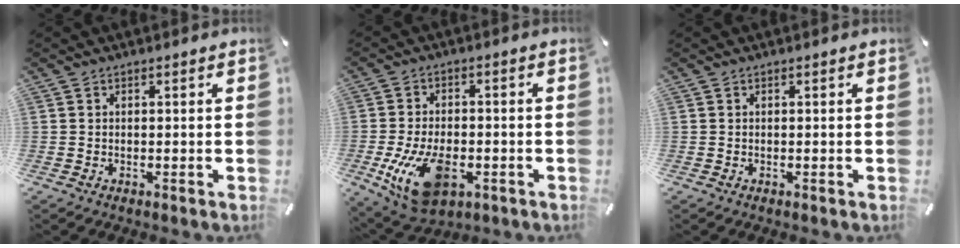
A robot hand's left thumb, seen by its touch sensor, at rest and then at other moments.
{"total": 14.0, "force": [-4.3, 8.3, 10.5], "torque": [-0.198, 0.000, -0.072]}
{"total": 0.0}